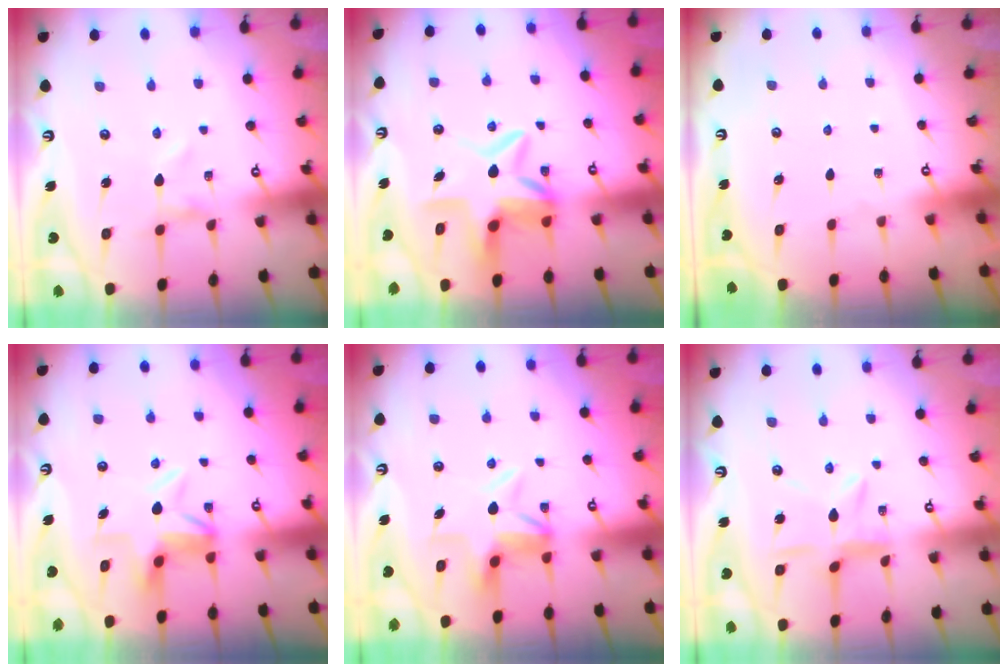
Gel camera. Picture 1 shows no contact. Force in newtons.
{"total": 8.4, "press": 8.2, "slide": 1.8}
{"total": 0.0}
{"total": 4.7, "press": 4.4, "slide": 1.7}
{"total": 4.7, "press": 4.3, "slide": 1.8}
{"total": 6.8, "press": 6.8, "slide": 0.7}